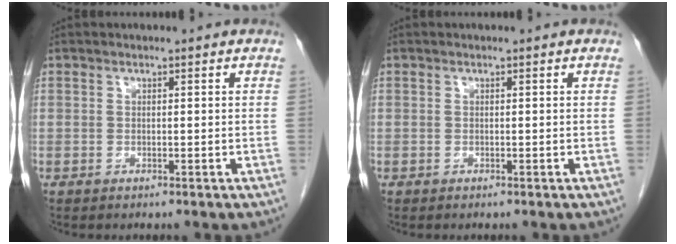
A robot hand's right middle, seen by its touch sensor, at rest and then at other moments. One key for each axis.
{"total": 0.0}